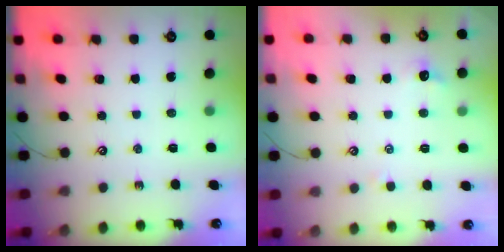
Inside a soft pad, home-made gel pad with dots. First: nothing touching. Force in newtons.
{"total": 0.7, "press": 0.1, "slide": 0.7}